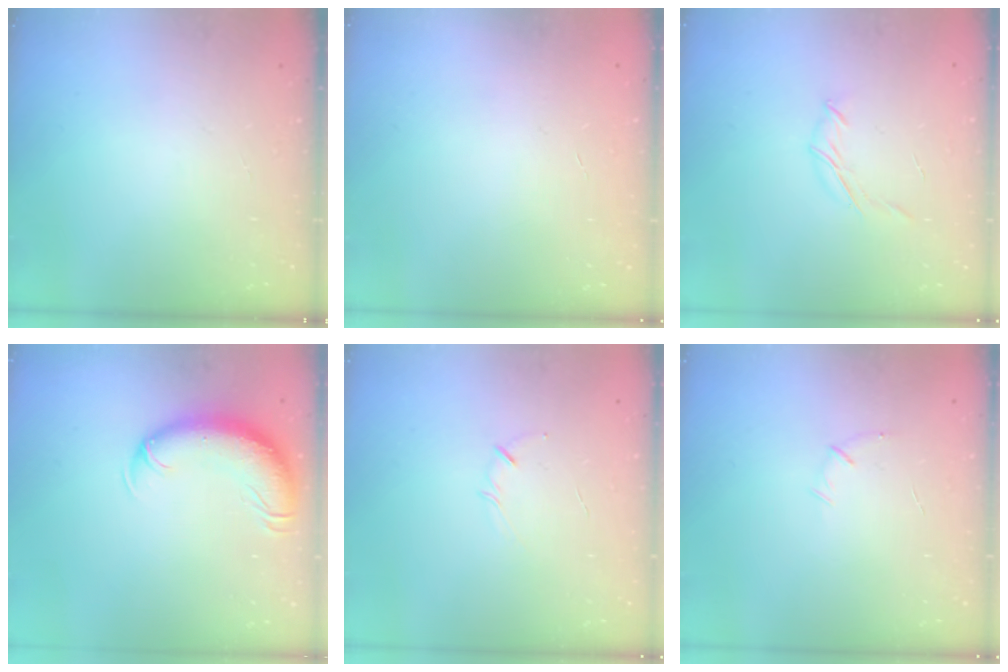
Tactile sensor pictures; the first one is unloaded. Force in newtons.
{"total": 0.6, "press": 0.6, "slide": 0.2}
{"total": 4.7, "press": 4.6, "slide": 0.9}
{"total": 10.6, "press": 10.3, "slide": 2.5}
{"total": 3.1, "press": 3.0, "slide": 0.7}
{"total": 5.2, "press": 5.0, "slide": 1.1}